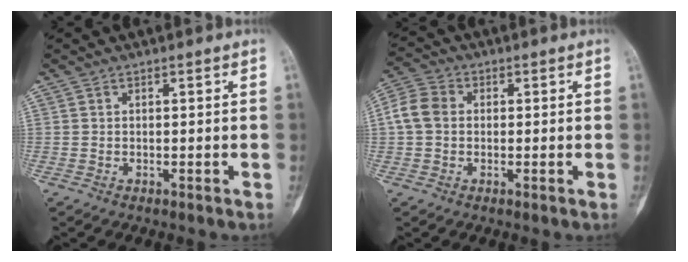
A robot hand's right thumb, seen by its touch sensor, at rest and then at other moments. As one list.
[{"total": 6.0, "force": [0.0, 4.8, 3.6], "torque": [-0.073, 0.018, -0.011]}]